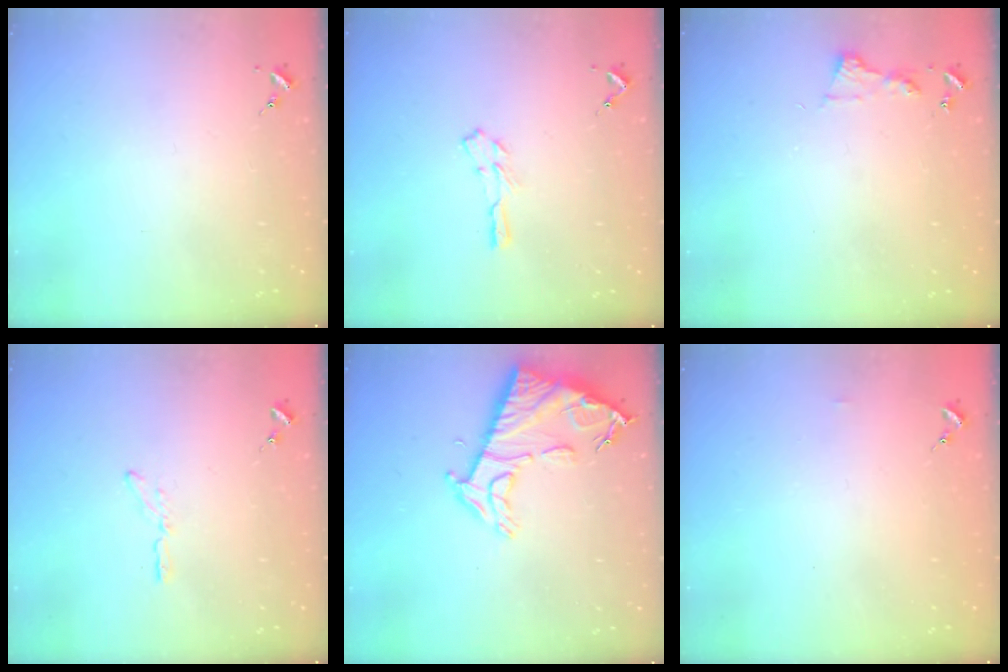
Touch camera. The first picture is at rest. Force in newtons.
{"total": 4.7, "press": 4.7, "slide": 0.3}
{"total": 5.2, "press": 5.2, "slide": 0.4}
{"total": 3.7, "press": 3.7, "slide": 0.3}
{"total": 13.1, "press": 13.0, "slide": 1.1}
{"total": 3.0, "press": 3.0, "slide": 0.3}